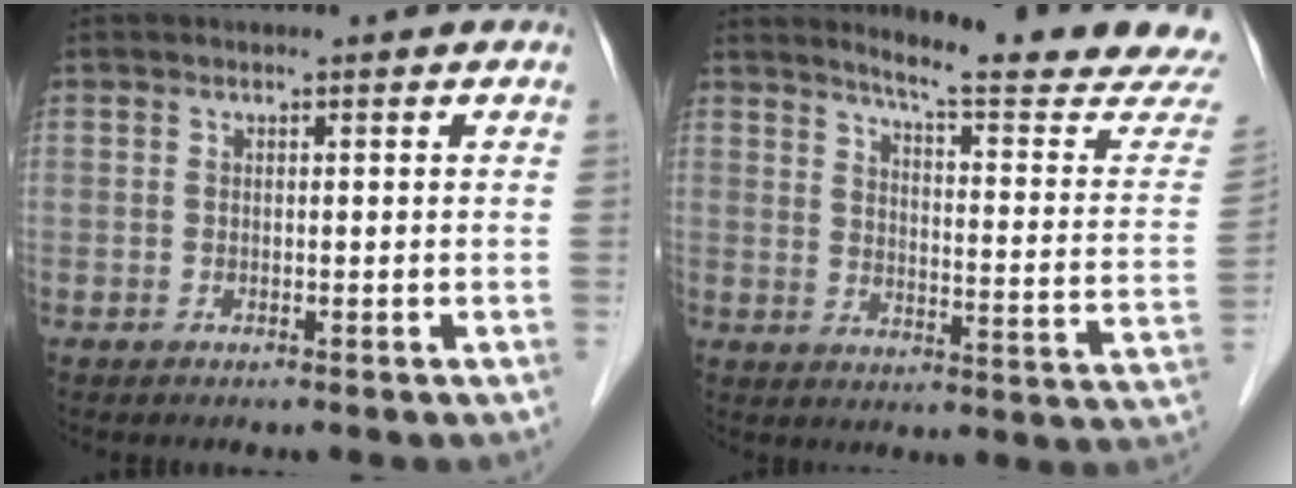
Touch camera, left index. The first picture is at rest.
{"total": 17.2, "force": [16.1, -1.4, 6.0], "torque": [-0.091, -0.103, 0.193]}